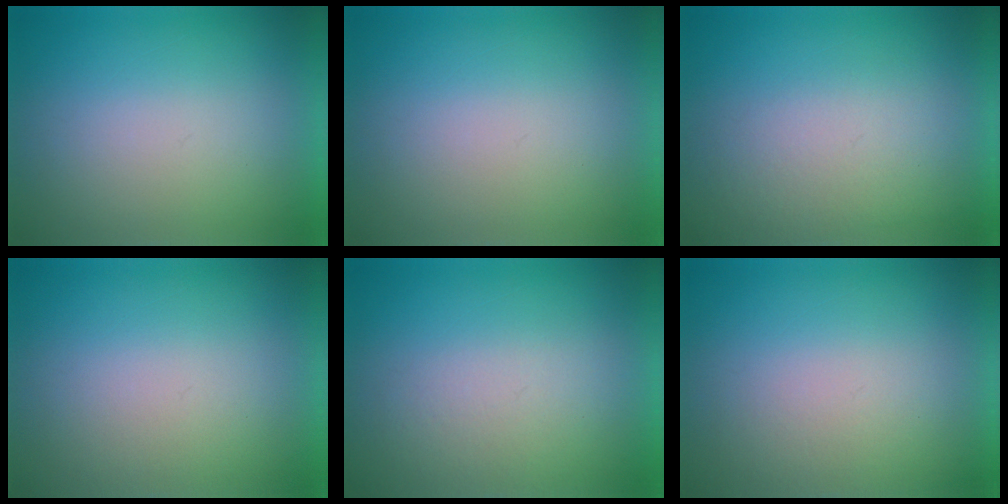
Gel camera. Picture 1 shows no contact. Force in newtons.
{"total": 1.1}
{"total": 3.5}
{"total": 1.1}
{"total": 4.5}
{"total": 1.9}